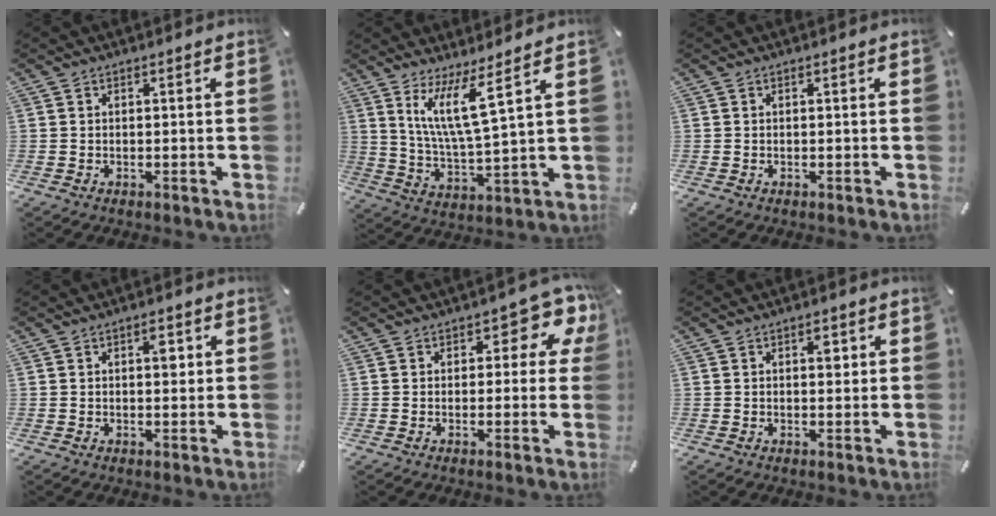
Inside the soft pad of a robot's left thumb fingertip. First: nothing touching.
{"total": 11.4, "force": [6.7, 1.3, 9.2], "torque": [-0.193, -0.021, 0.111]}
{"total": 0.0}
{"total": 3.2, "force": [0.9, 1.7, 2.6], "torque": [-0.023, -0.005, 0.007]}
{"total": 7.9, "force": [3.7, 4.4, 5.4], "torque": [-0.055, -0.021, 0.058]}
{"total": 2.6, "force": [0.9, 1.5, 1.9], "torque": [-0.017, -0.004, 0.009]}